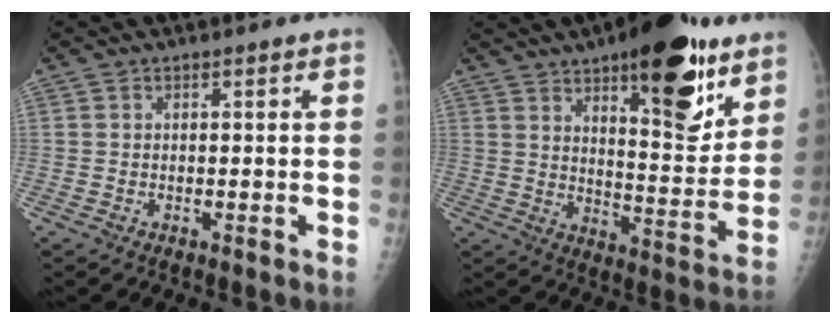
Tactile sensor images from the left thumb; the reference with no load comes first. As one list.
[{"total": 20.7, "force": [12.0, 7.5, 15.1], "torque": [-0.170, -0.069, 0.178]}]